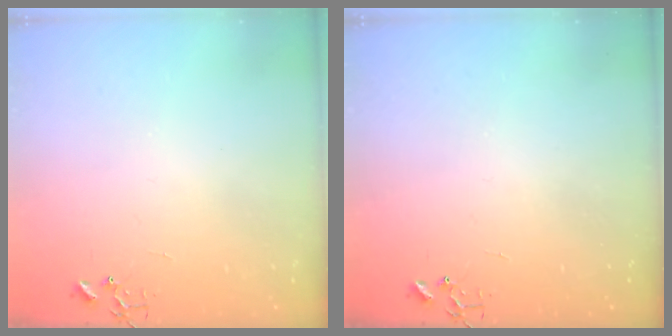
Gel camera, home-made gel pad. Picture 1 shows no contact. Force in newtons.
{"total": 0.0}